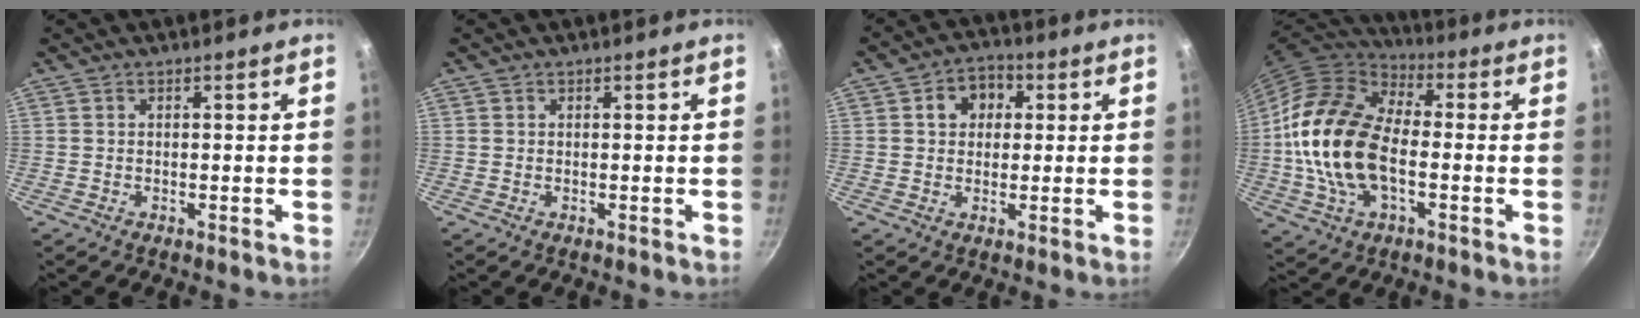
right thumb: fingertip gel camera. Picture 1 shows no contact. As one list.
[{"total": 0.0}, {"total": 6.5, "force": [1.7, 5.3, 3.4], "torque": [-0.017, 0.008, 0.017]}, {"total": 20.1, "force": [-1.9, 12.0, 16.0], "torque": [-0.292, 0.030, -0.045]}]